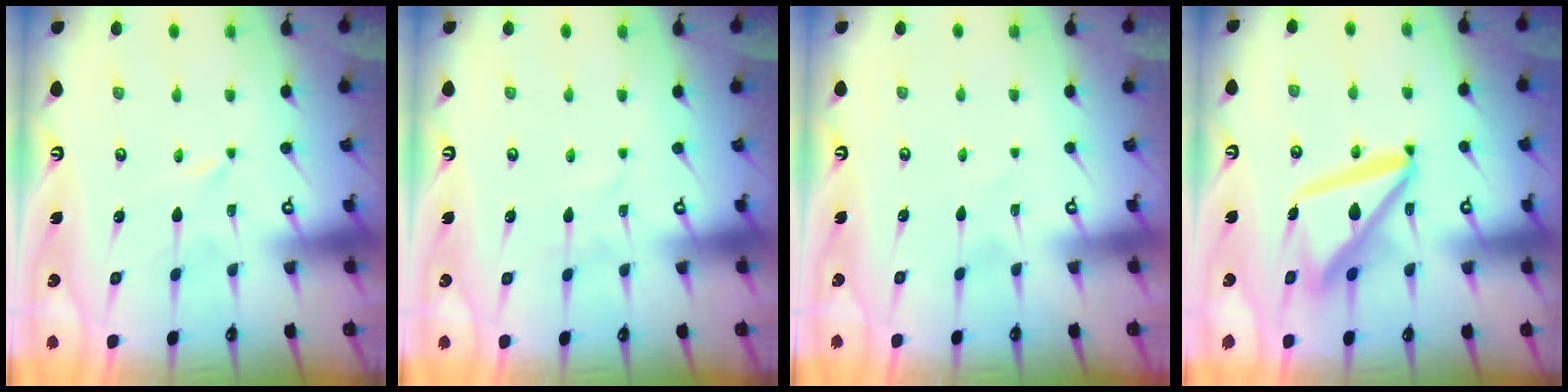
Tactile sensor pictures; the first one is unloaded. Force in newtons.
{"total": 3.2, "press": 3.2, "slide": 0.4}
{"total": 2.2, "press": 2.2, "slide": 0.3}
{"total": 14.9, "press": 14.8, "slide": 1.6}